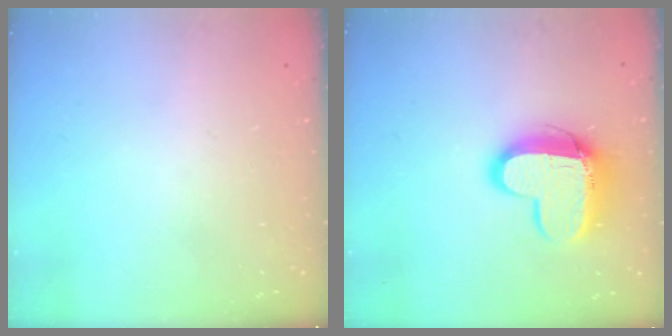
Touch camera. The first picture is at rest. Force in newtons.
{"total": 12.9, "press": 12.9, "slide": 1.1}